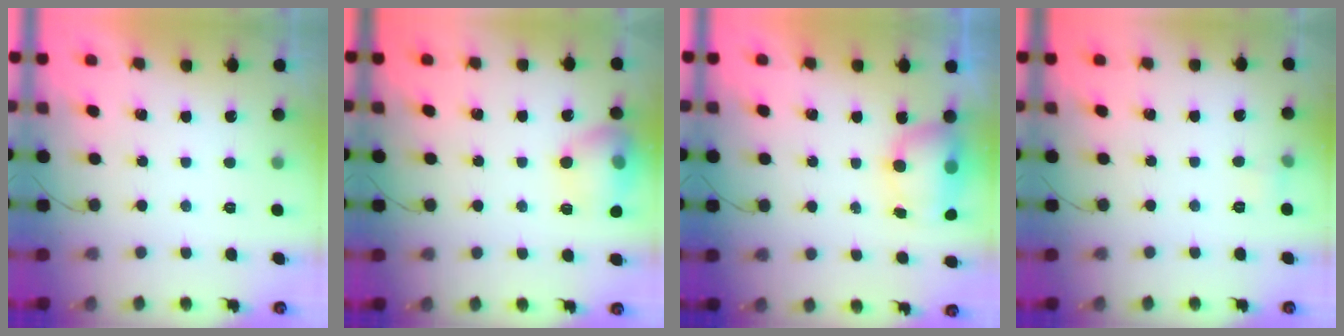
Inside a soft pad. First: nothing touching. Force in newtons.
{"total": 13.1, "press": 13.0, "slide": 1.1}
{"total": 8.3, "press": 7.8, "slide": 2.9}
{"total": 3.3, "press": 3.1, "slide": 1.1}